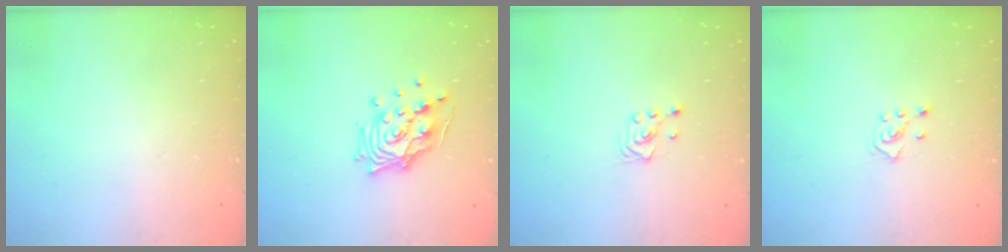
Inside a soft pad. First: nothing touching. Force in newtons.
{"total": 13.8, "press": 13.6, "slide": 2.0}
{"total": 3.0, "press": 2.6, "slide": 1.5}
{"total": 4.6, "press": 4.5, "slide": 0.8}